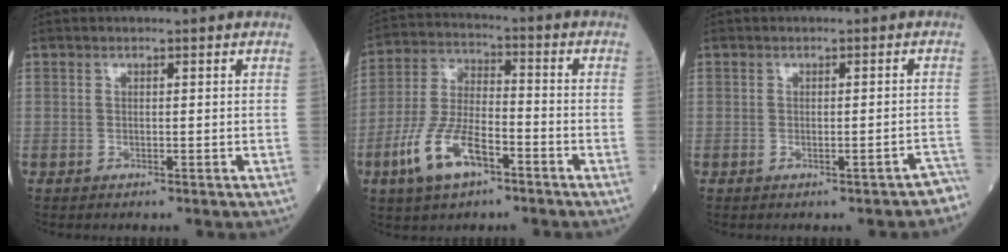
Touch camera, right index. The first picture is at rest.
{"total": 11.0, "force": [-5.5, 4.2, 8.5], "torque": [-0.189, 0.003, -0.104]}
{"total": 3.3, "force": [-2.8, 0.7, 1.6], "torque": [-0.004, 0.015, -0.031]}